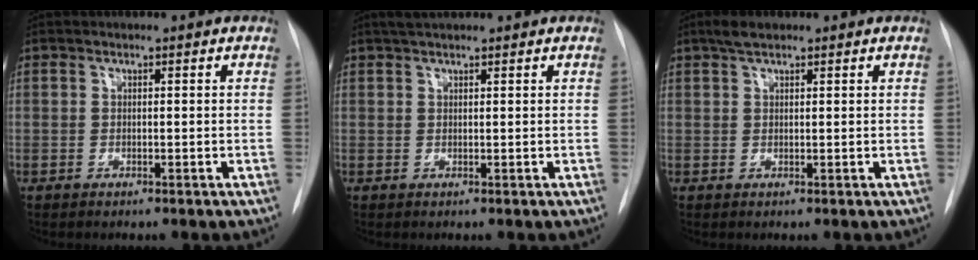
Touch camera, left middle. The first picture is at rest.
{"total": 2.2, "force": [1.9, 0.4, 1.1], "torque": [-0.019, 0.015, 0.032]}
{"total": 2.8, "force": [2.1, 1.0, 1.6], "torque": [-0.035, 0.010, 0.038]}